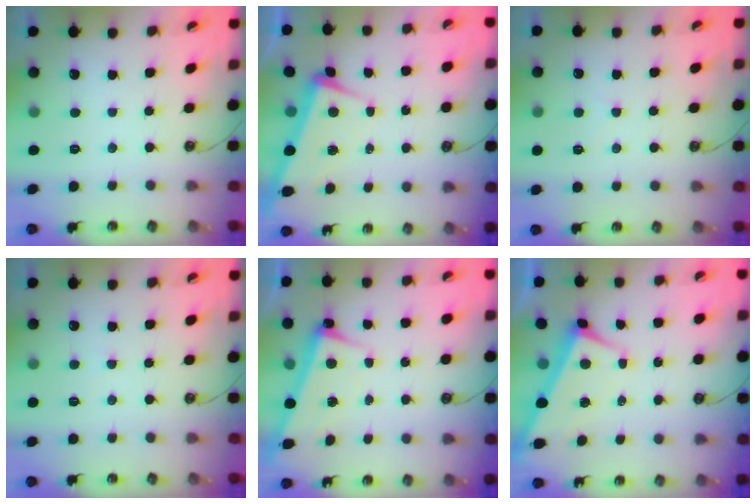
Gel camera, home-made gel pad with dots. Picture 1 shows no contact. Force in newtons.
{"total": 3.9, "press": 3.6, "slide": 1.4}
{"total": 3.0, "press": 3.0, "slide": 0.4}
{"total": 2.4, "press": 2.4, "slide": 0.2}
{"total": 2.7, "press": 2.7, "slide": 0.6}
{"total": 3.0, "press": 2.9, "slide": 0.9}